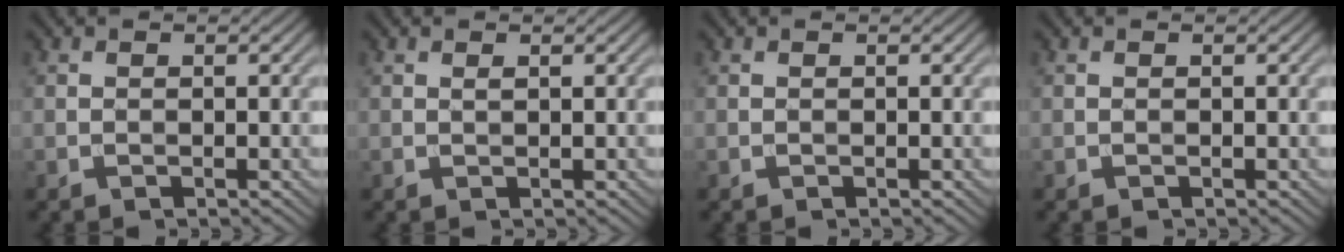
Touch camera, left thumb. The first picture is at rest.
{"total": 0.5, "force": [0.3, 0.1, 0.4], "torque": [-0.008, 0.000, 0.005]}
{"total": 0.0}
{"total": 0.0}